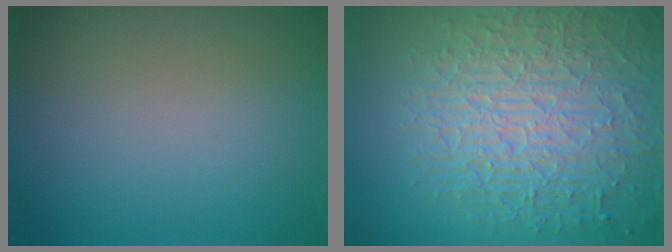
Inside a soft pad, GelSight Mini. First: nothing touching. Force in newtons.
{"total": 9.6, "press": 6.4, "slide": 7.1}